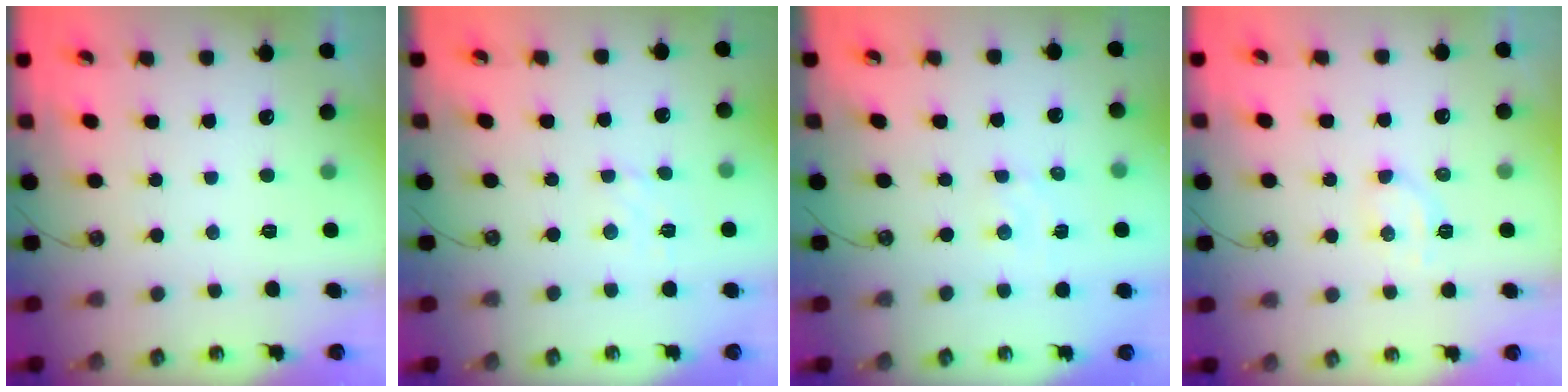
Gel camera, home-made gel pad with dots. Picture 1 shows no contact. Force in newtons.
{"total": 2.5, "press": 2.4, "slide": 0.4}
{"total": 1.2, "press": 1.2, "slide": 0.1}
{"total": 4.3, "press": 4.2, "slide": 0.8}